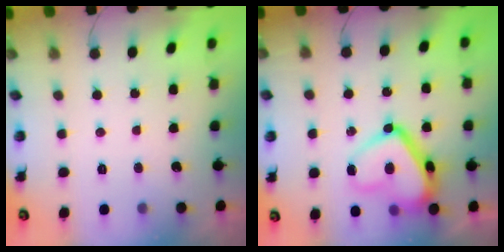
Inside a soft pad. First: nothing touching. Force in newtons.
{"total": 15.9, "press": 15.9, "slide": 1.3}